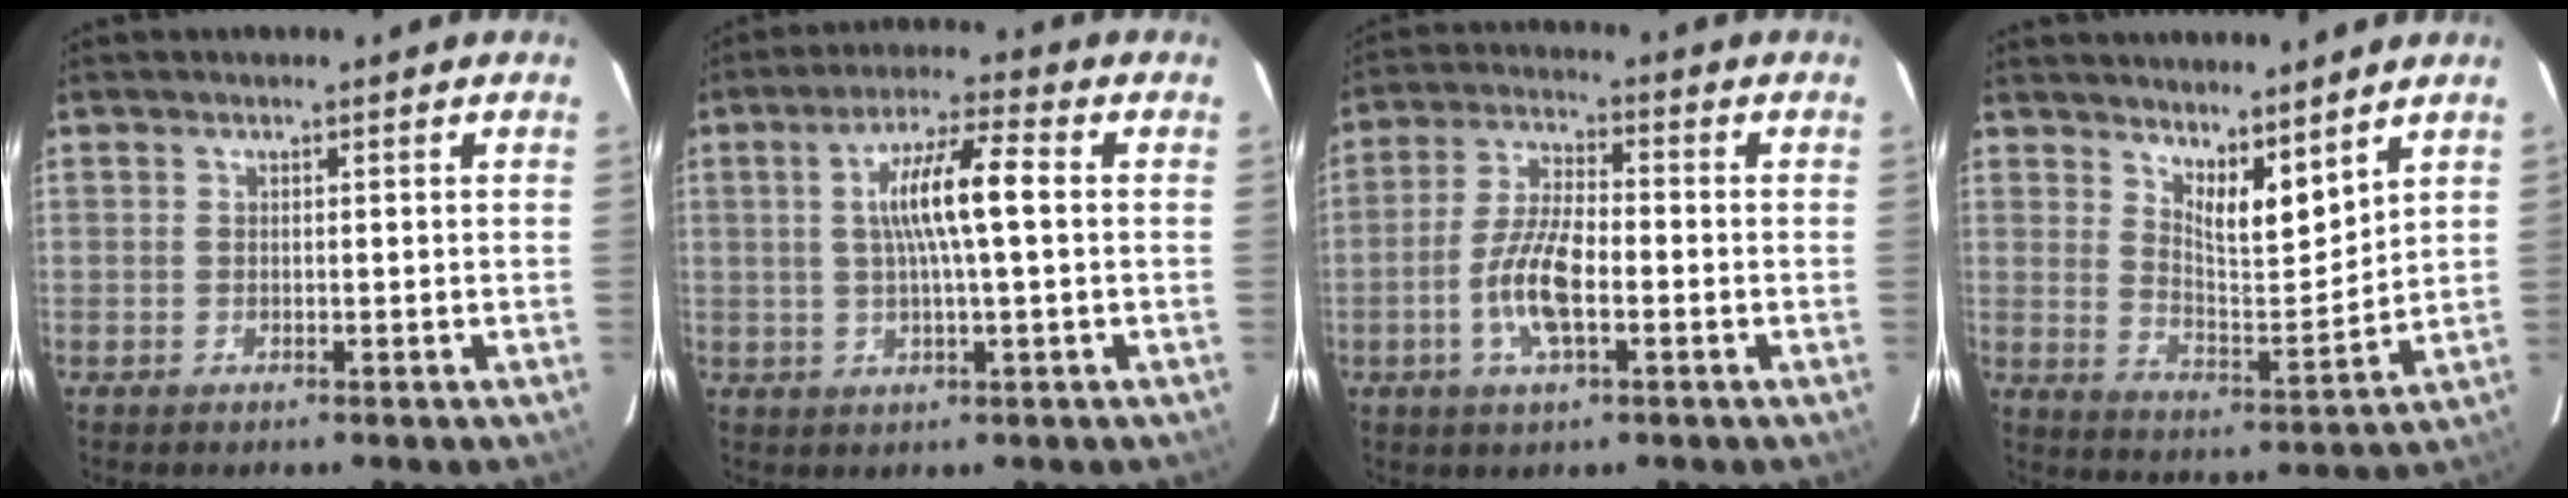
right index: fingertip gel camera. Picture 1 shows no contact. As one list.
[{"total": 9.1, "force": [0.8, 0.9, 9.1], "torque": [-0.162, 0.009, 0.015]}, {"total": 9.3, "force": [-2.8, 3.2, 8.3], "torque": [-0.171, 0.003, -0.055]}, {"total": 9.1, "force": [7.1, 2.3, 5.3], "torque": [-0.077, -0.014, 0.122]}]